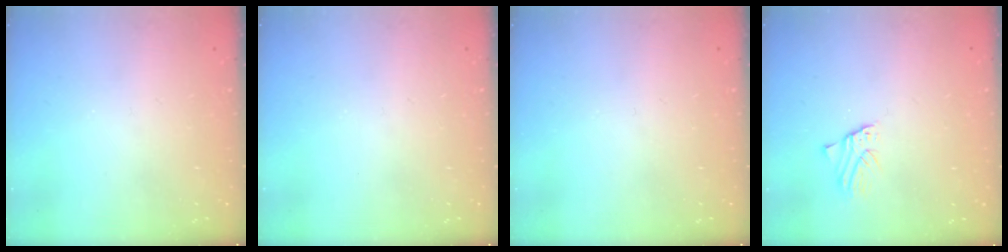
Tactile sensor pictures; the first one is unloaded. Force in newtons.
{"total": 0.0}
{"total": 0.0}
{"total": 1.6, "press": 1.6, "slide": 0.3}